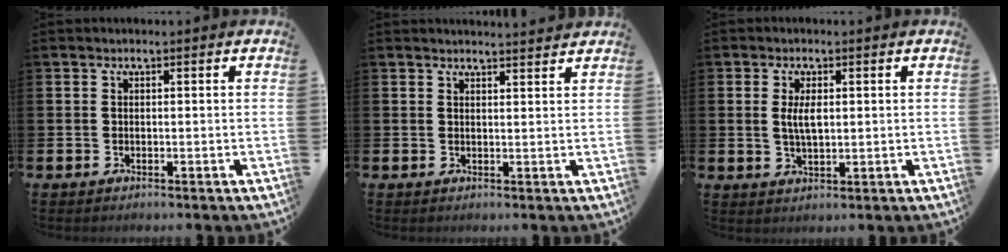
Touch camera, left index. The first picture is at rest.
{"total": 2.1, "force": [2.1, -0.1, -0.1], "torque": [0.007, -0.015, 0.036]}
{"total": 3.3, "force": [0.8, 1.4, 2.9], "torque": [-0.050, 0.003, 0.009]}